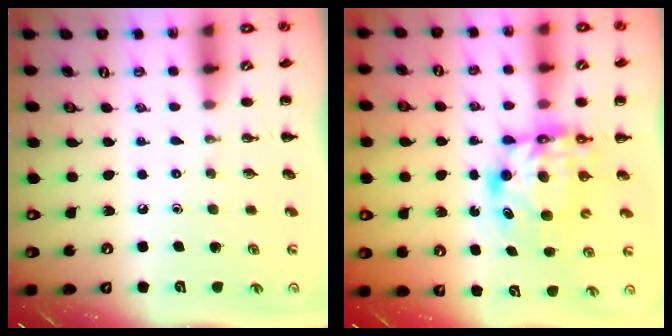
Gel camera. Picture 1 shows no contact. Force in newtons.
{"total": 7.1, "press": 7.0, "slide": 1.2}